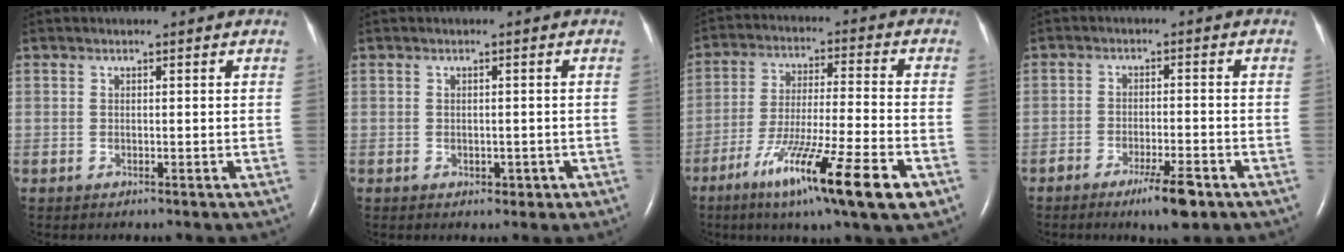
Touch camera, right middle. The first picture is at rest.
{"total": 1.5, "force": [-0.6, 1.2, 0.8], "torque": [-0.011, 0.001, -0.001]}
{"total": 16.6, "force": [-8.8, 0.2, 14.1], "torque": [-0.239, -0.044, -0.146]}
{"total": 5.7, "force": [-3.6, 0.9, 4.3], "torque": [-0.075, -0.006, -0.057]}